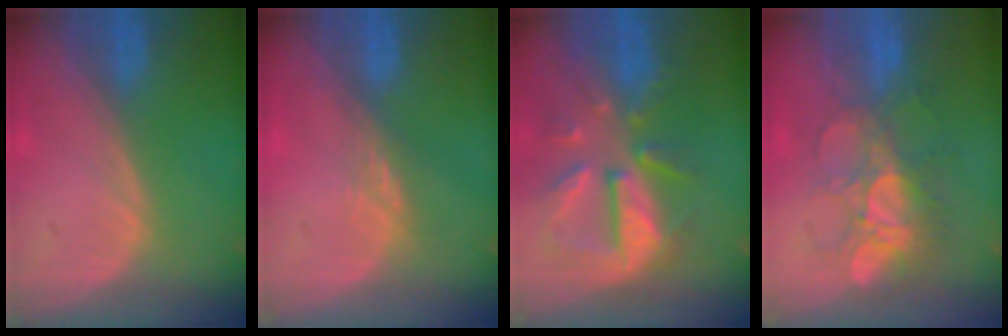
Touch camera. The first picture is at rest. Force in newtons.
{"total": 2.4, "press": 1.9, "slide": 1.4}
{"total": 10.6, "press": 9.4, "slide": 4.9}
{"total": 8.4, "press": 8.1, "slide": 2.2}